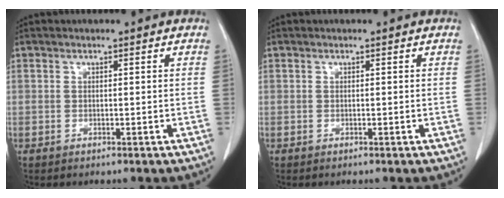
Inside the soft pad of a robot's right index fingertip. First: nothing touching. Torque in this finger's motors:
{"motor_torque": [0.00, 0.00, 0.00, 0.00]}